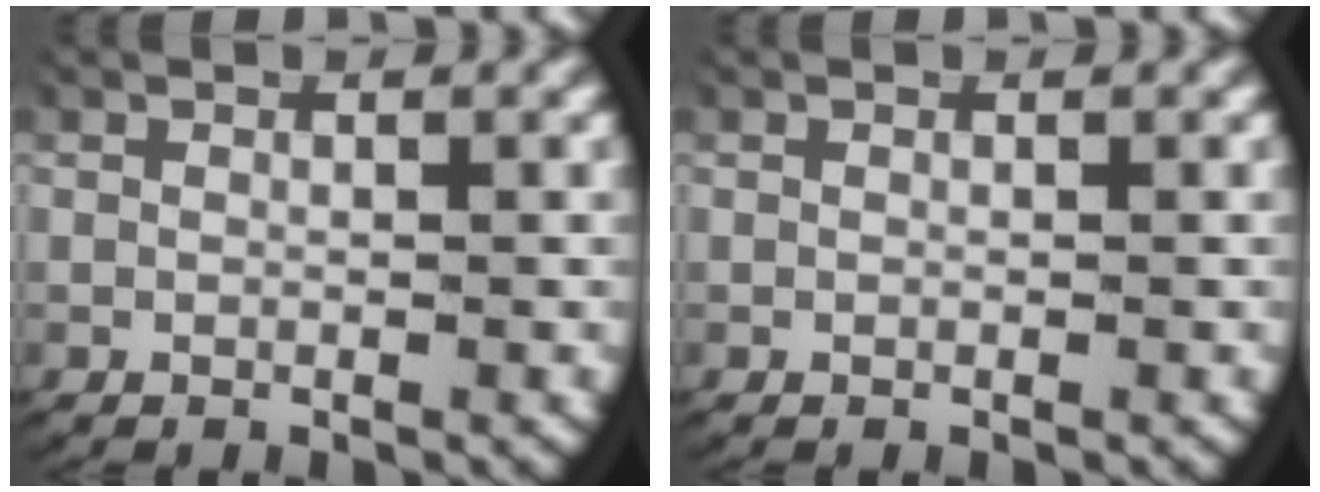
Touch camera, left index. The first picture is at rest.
{"total": 0.0}